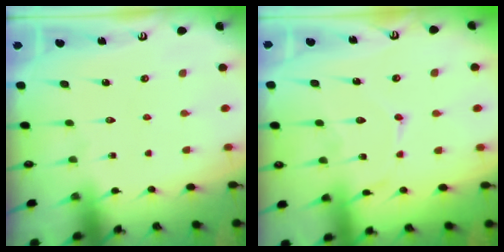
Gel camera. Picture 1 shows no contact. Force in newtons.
{"total": 10.0, "press": 10.0, "slide": 0.9}